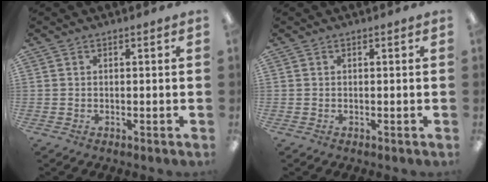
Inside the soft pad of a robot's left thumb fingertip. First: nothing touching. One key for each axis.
{"total": 0.0}